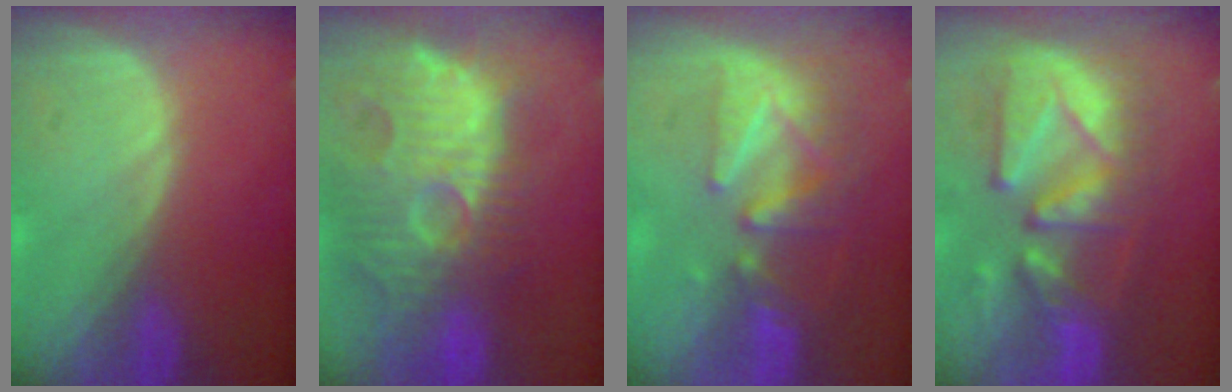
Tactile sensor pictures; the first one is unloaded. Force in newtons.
{"total": 14.0, "press": 12.4, "slide": 6.6}
{"total": 8.2, "press": 7.4, "slide": 3.6}
{"total": 11.1, "press": 10.7, "slide": 3.1}